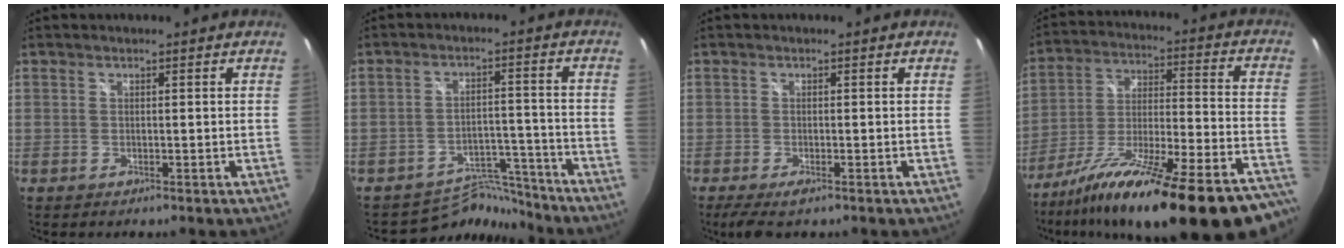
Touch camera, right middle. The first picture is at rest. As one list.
[{"total": 7.4, "force": [-7.2, 1.6, -1.0], "torque": [0.006, 0.021, -0.114]}, {"total": 4.5, "force": [-3.0, 1.1, 3.2], "torque": [-0.067, -0.022, -0.048]}, {"total": 33.6, "force": [-26.1, 5.9, 20.2], "torque": [-0.295, -0.058, -0.380]}]